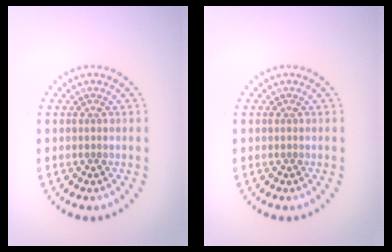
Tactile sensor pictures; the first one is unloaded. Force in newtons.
{"total": 0.0}